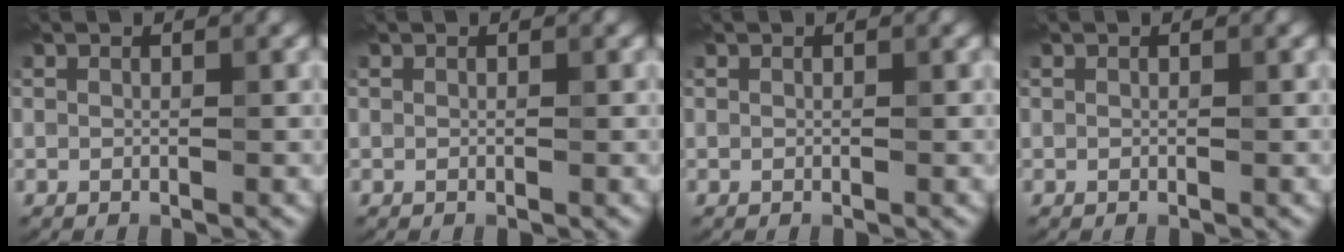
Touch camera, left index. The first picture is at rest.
{"total": 0.0}
{"total": 0.0}
{"total": 0.0}